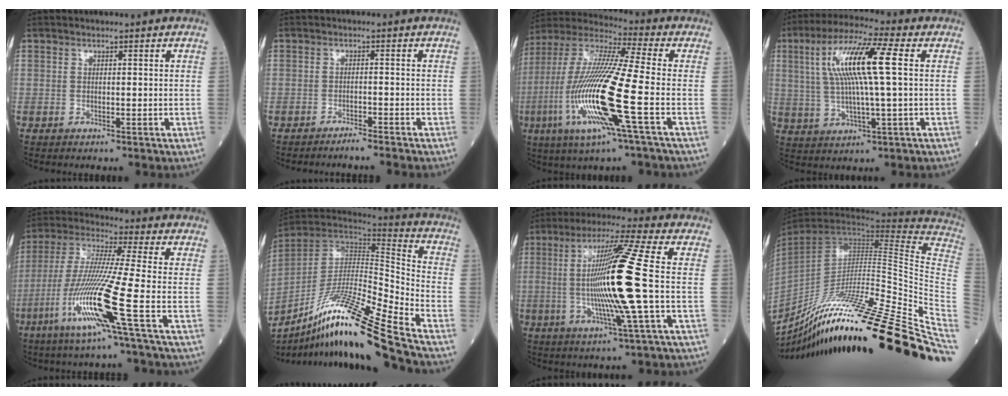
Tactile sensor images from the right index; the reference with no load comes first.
{"total": 2.5, "force": [-2.2, -0.8, 0.7], "torque": [-0.009, 0.000, -0.035]}
{"total": 19.6, "force": [-5.3, 0.5, 18.9], "torque": [-0.415, -0.023, -0.112]}
{"total": 12.8, "force": [2.5, 0.6, 12.5], "torque": [-0.251, 0.017, 0.045]}
{"total": 15.3, "force": [-6.3, -1.8, 13.8], "torque": [-0.294, -0.029, -0.126]}
{"total": 22.9, "force": [-16.3, -0.8, 16.0], "torque": [-0.293, -0.037, -0.300]}
{"total": 15.6, "force": [-1.1, -1.9, 15.4], "torque": [-0.303, -0.007, -0.028]}
{"total": 35.9, "force": [-25.4, -2.0, 25.2], "torque": [-0.266, -0.046, -0.394]}